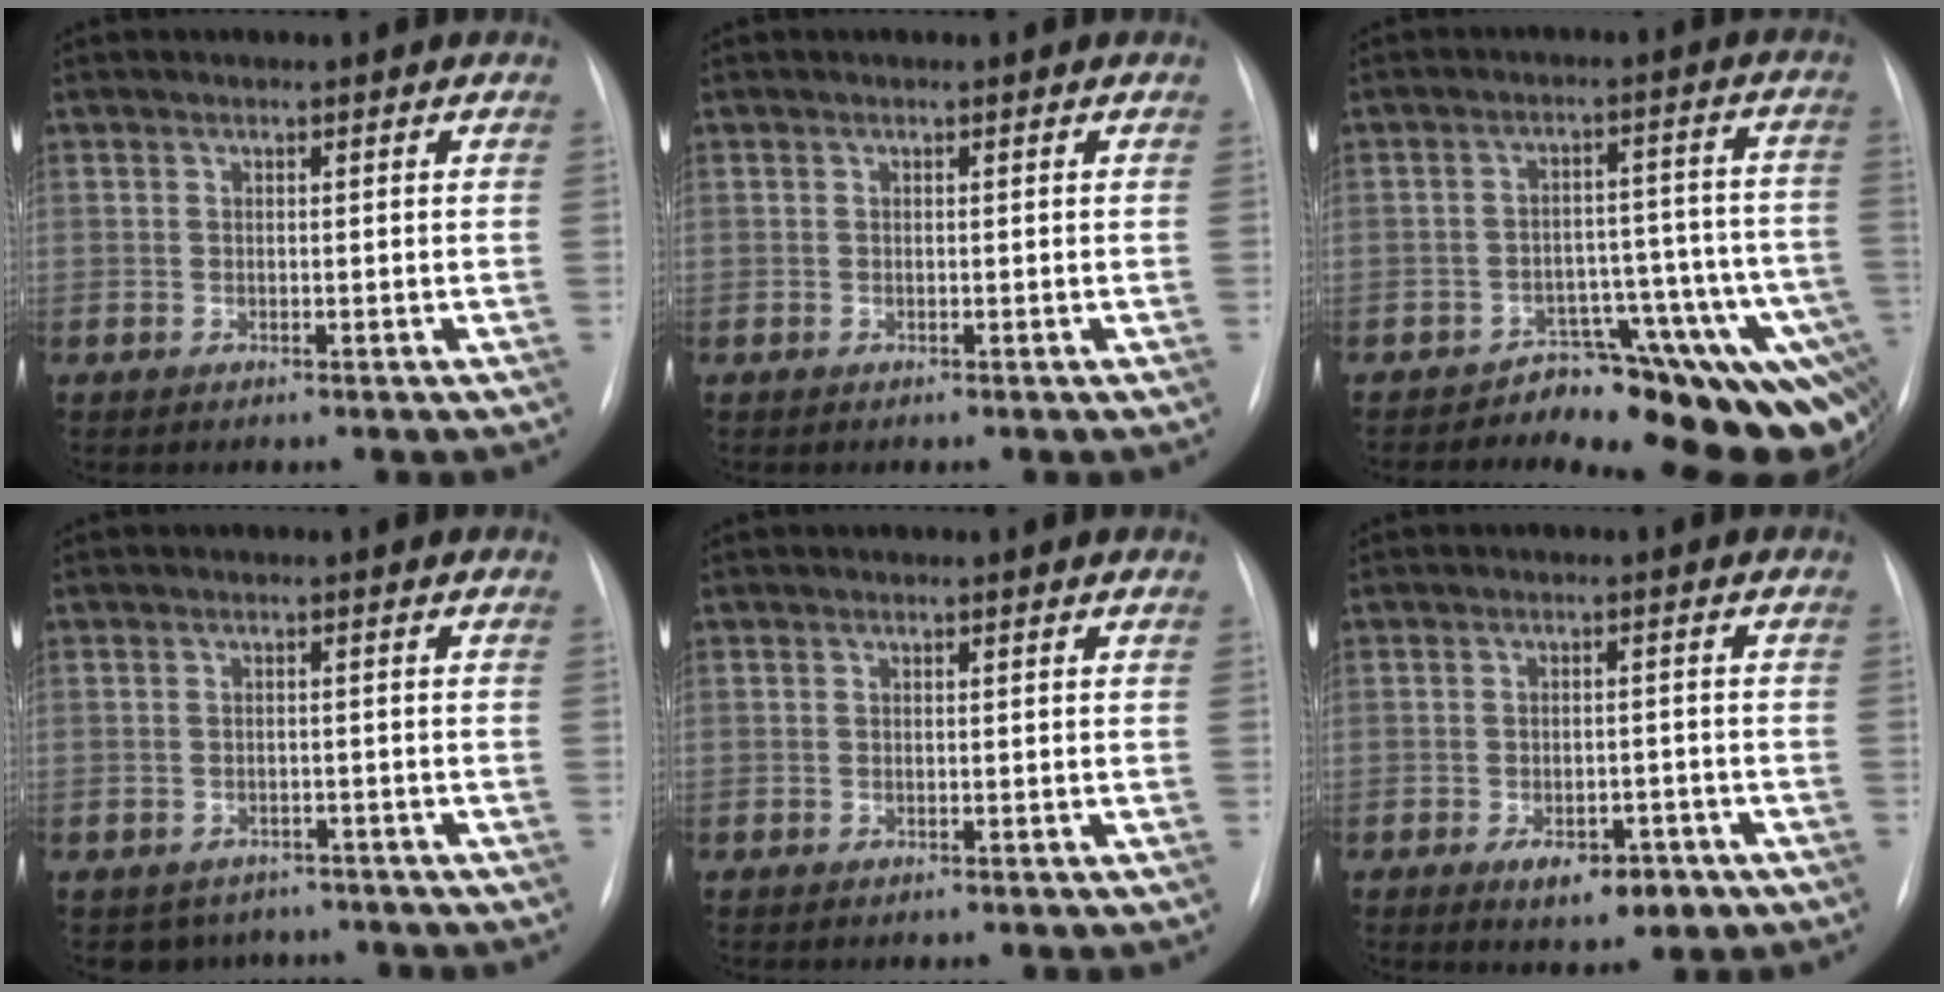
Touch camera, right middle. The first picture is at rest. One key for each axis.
{"total": 0.0}
{"total": 13.9, "fx": -11.1, "fy": 4.1, "fz": 7.4, "tx": -0.007, "ty": 0.060, "tz": -0.136}
{"total": 4.5, "fx": -3.7, "fy": 2.6, "fz": 0.0, "tx": 0.007, "ty": 0.010, "tz": -0.048}
{"total": 0.0}
{"total": 5.8, "fx": -3.2, "fy": 3.0, "fz": 3.8, "tx": -0.048, "ty": 0.005, "tz": -0.038}